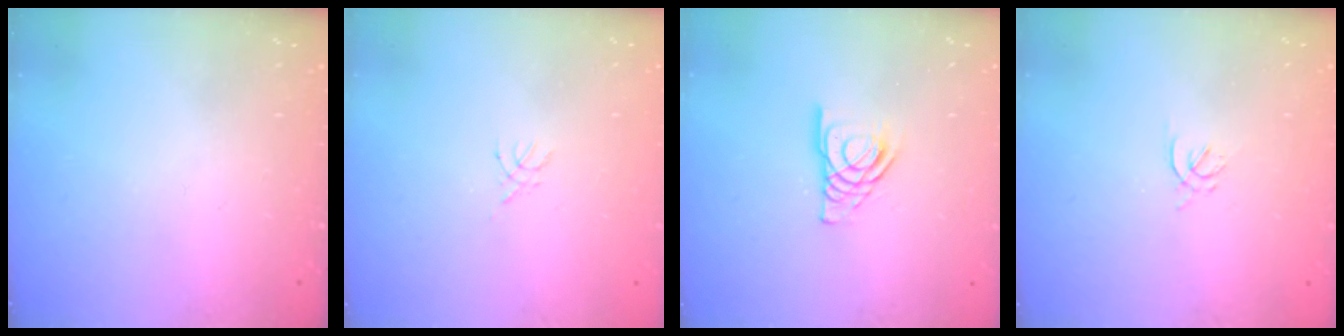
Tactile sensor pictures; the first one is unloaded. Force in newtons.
{"total": 1.4, "press": 1.4, "slide": 0.3}
{"total": 7.9, "press": 7.9, "slide": 0.8}
{"total": 1.7, "press": 1.6, "slide": 0.6}